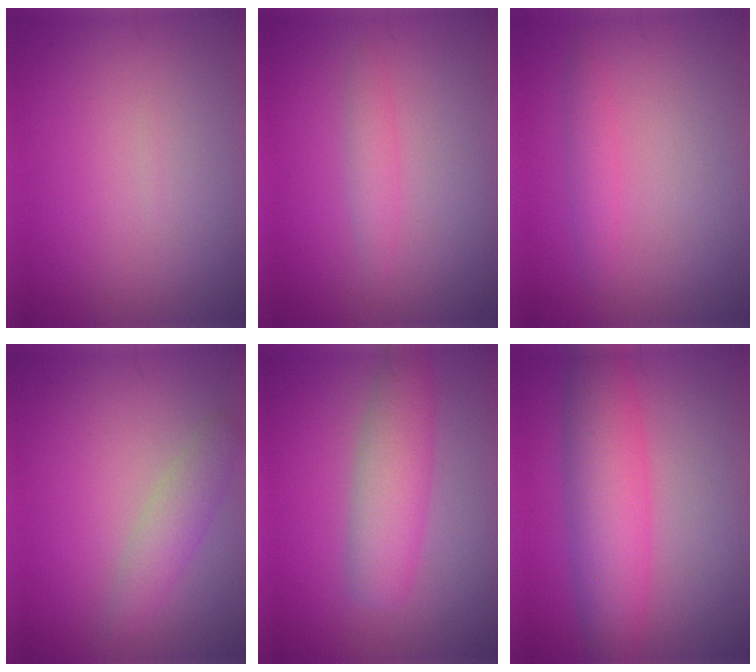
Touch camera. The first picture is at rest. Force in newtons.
{"total": 1.4, "press": 1.4, "slide": 0.1}
{"total": 1.4, "press": 1.4, "slide": 0.1}
{"total": 2.5, "press": 2.5, "slide": 0.2}
{"total": 4.5, "press": 4.5, "slide": 0.1}
{"total": 6.2, "press": 6.2, "slide": 0.3}